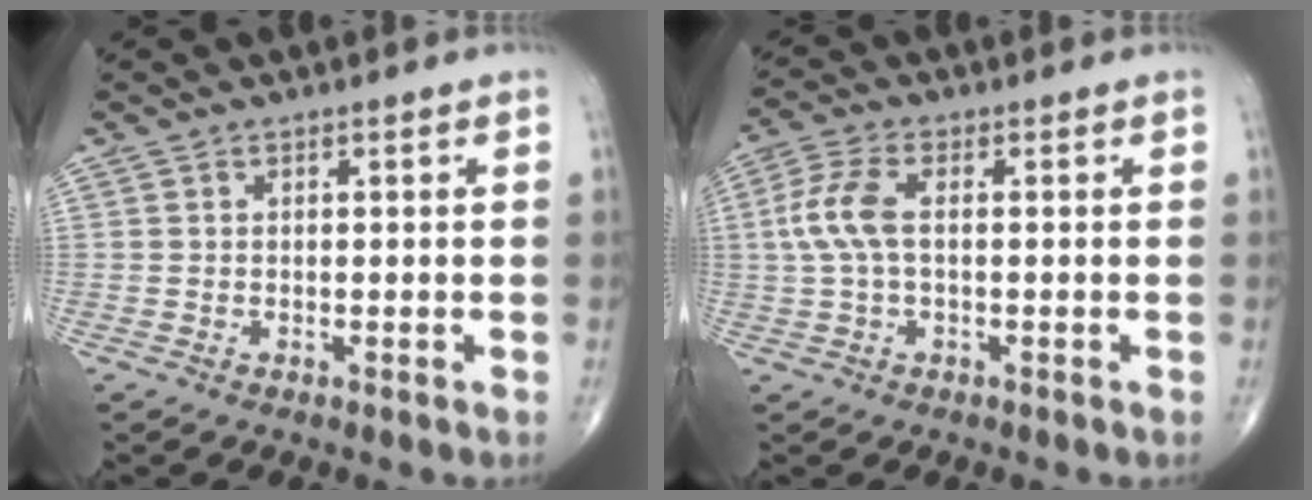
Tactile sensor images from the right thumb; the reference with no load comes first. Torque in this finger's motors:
{"motor_torque": [-0.24, 0.61, 0.88, 0.04, 0.09]}